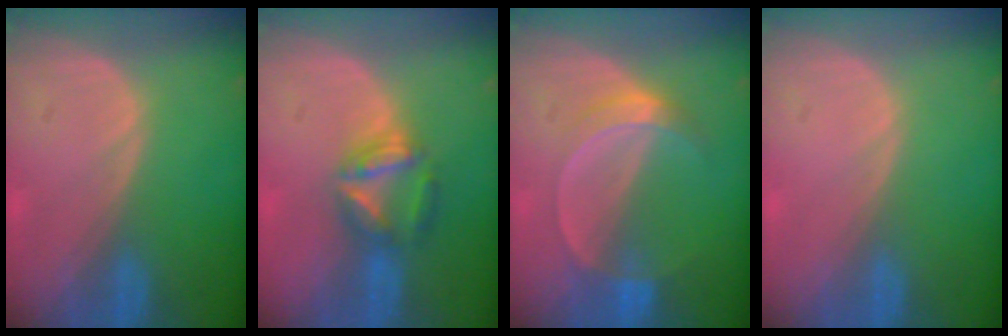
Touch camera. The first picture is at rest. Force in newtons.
{"total": 5.6, "press": 5.6, "slide": 0.2}
{"total": 5.1, "press": 4.6, "slide": 2.1}
{"total": 0.0}